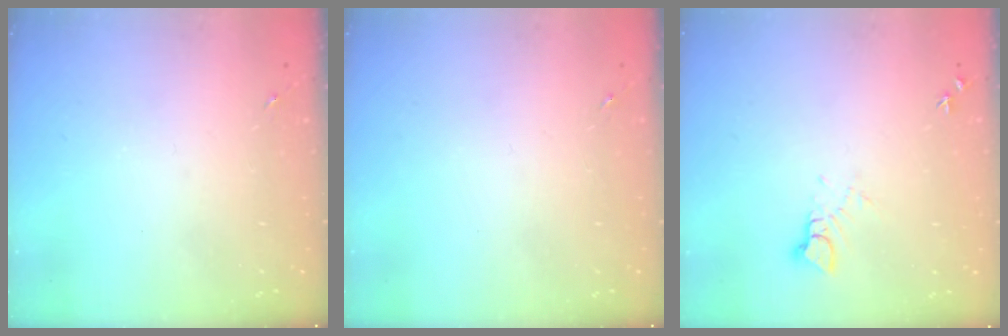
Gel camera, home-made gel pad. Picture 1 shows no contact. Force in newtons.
{"total": 0.0}
{"total": 4.4, "press": 4.4, "slide": 0.3}